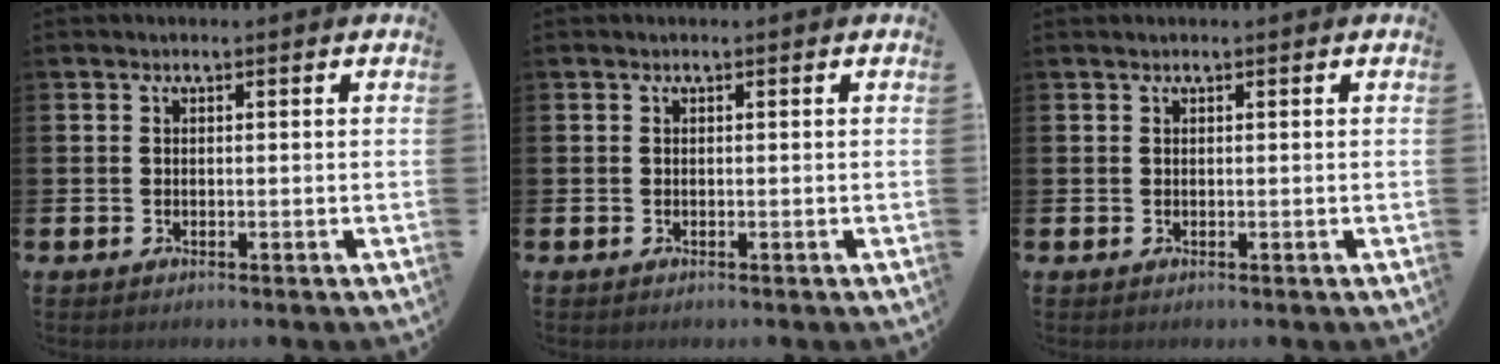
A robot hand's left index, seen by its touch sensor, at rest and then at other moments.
{"total": 0.0}
{"total": 0.0}